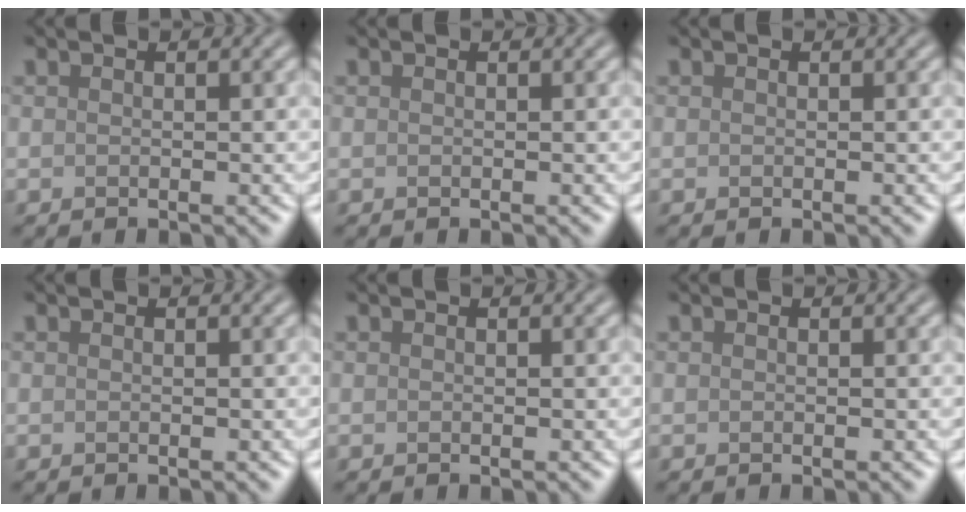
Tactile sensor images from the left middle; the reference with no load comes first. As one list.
[{"total": 0.0}, {"total": 0.0}, {"total": 0.0}, {"total": 0.0}, {"total": 0.0}]